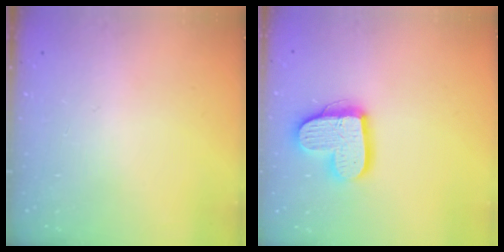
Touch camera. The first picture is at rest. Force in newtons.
{"total": 16.1, "press": 16.1, "slide": 1.3}